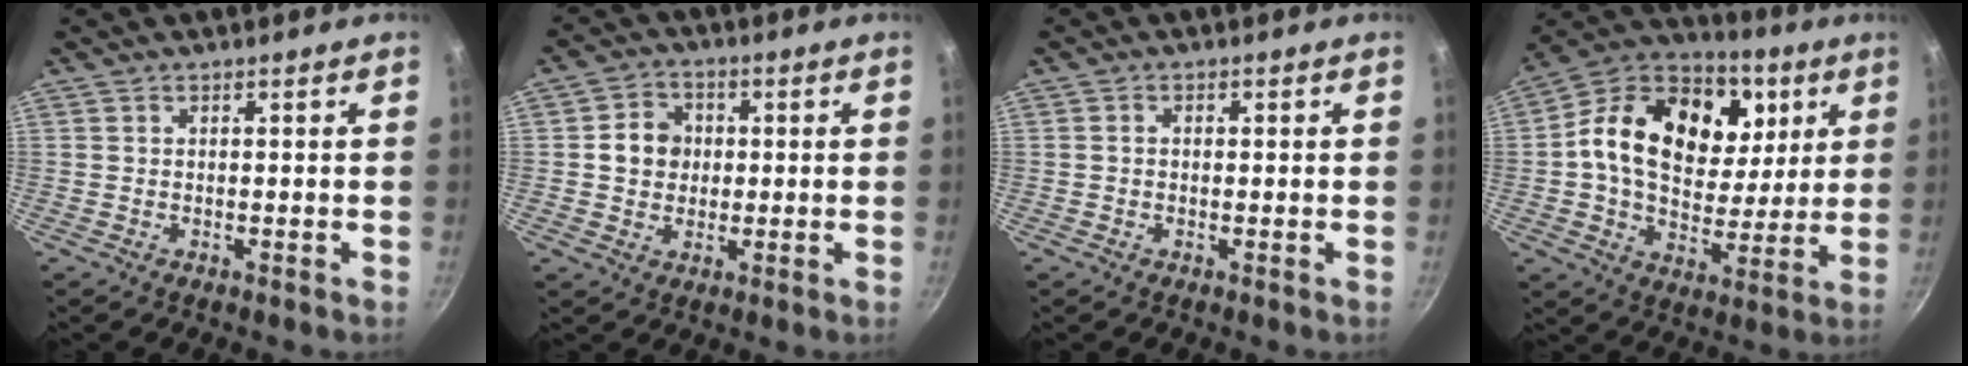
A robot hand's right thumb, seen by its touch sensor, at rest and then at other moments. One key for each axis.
{"total": 6.5, "fx": 0.6, "fy": 5.8, "fz": 2.9, "tx": -0.016, "ty": 0.005, "tz": 0.000}
{"total": 1.0, "fx": 0.0, "fy": 0.9, "fz": 0.6, "tx": -0.010, "ty": 0.006, "tz": -0.002}
{"total": 24.0, "fx": 6.6, "fy": 16.9, "fz": 15.7, "tx": -0.246, "ty": -0.008, "tz": 0.094}